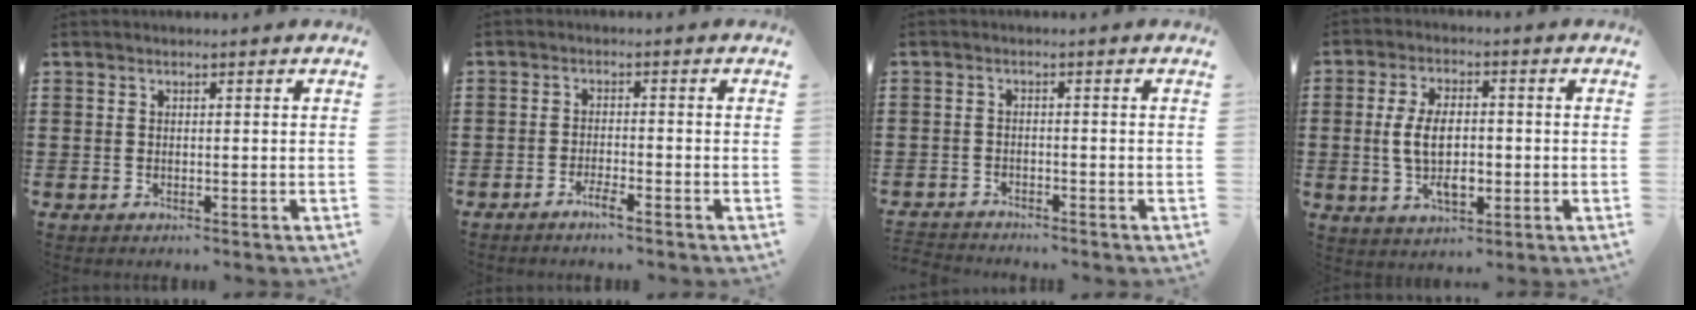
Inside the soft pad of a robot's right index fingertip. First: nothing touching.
{"total": 2.0, "force": [-1.6, 0.0, 1.1], "torque": [-0.019, 0.000, -0.029]}
{"total": 1.6, "force": [-1.6, 0.1, -0.2], "torque": [-0.002, 0.000, -0.036]}
{"total": 7.8, "force": [-0.6, 3.9, 6.7], "torque": [-0.141, -0.004, -0.017]}